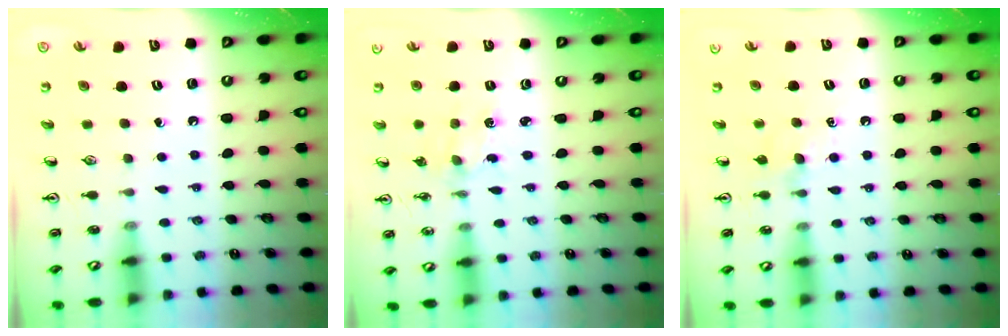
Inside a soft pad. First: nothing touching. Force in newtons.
{"total": 2.3, "press": 2.3, "slide": 0.4}
{"total": 5.8, "press": 5.8, "slide": 0.7}